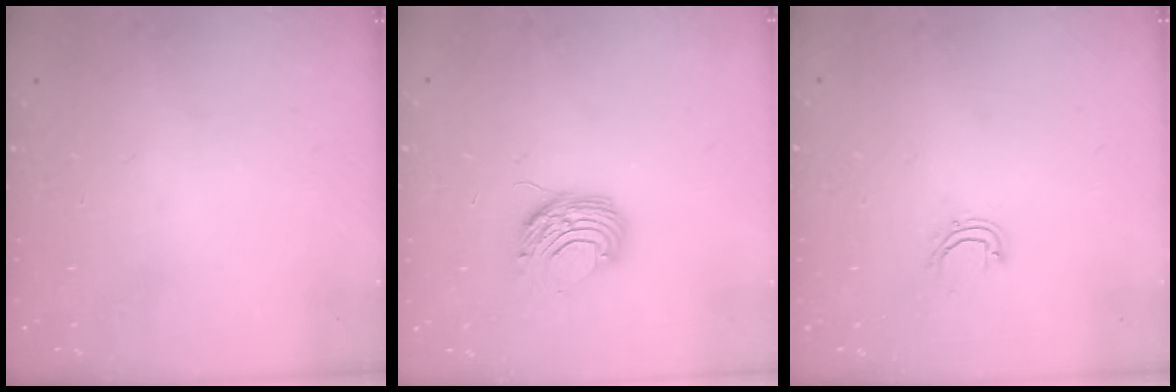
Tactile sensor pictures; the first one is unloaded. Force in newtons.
{"total": 9.2, "press": 9.1, "slide": 0.8}
{"total": 4.8, "press": 4.7, "slide": 0.7}